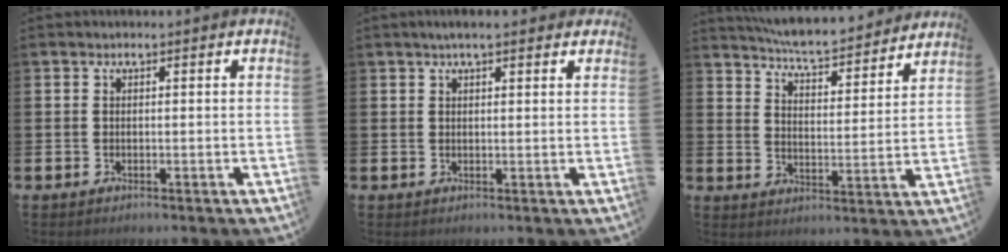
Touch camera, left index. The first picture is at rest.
{"total": 2.7, "force": [2.2, 0.6, 1.4], "torque": [-0.024, 0.001, 0.038]}
{"total": 6.6, "force": [6.4, 0.2, 1.3], "torque": [-0.050, -0.052, 0.110]}